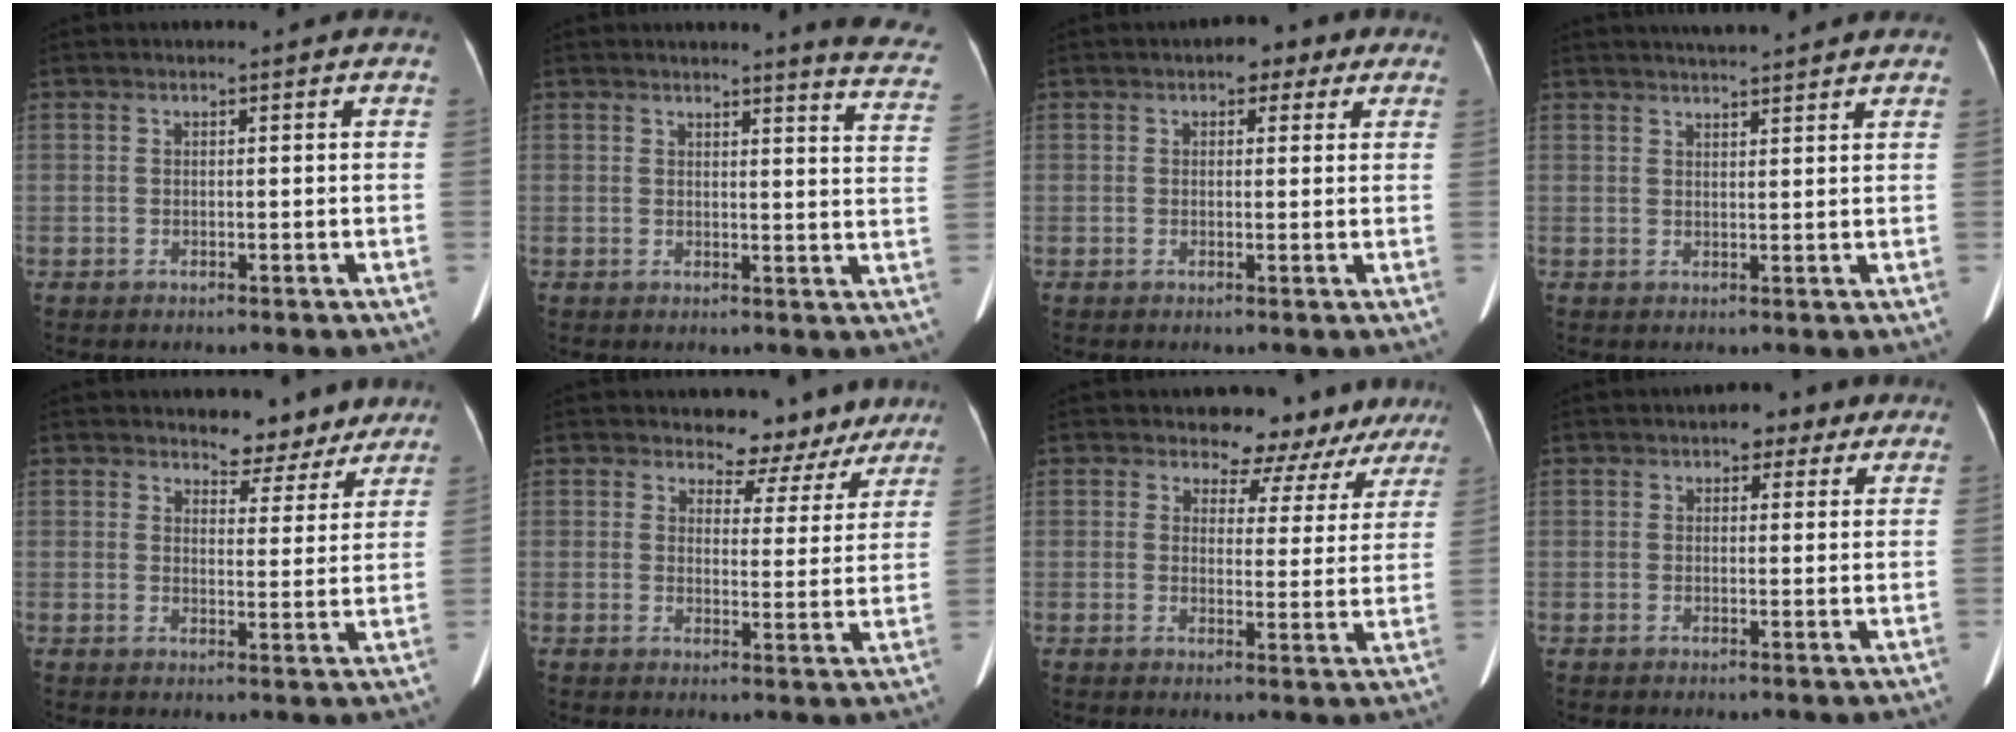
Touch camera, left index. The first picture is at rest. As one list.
[{"total": 8.7, "force": [8.1, -0.2, 2.9], "torque": [-0.015, -0.061, 0.063]}, {"total": 3.5, "force": [1.8, 2.2, 2.0], "torque": [-0.018, 0.022, 0.021]}, {"total": 6.7, "force": [6.2, 0.3, 2.6], "torque": [-0.042, 0.027, 0.083]}, {"total": 6.0, "force": [5.3, 2.5, 0.7], "torque": [-0.001, -0.007, 0.066]}, {"total": 7.3, "force": [6.6, 3.3, 0.2], "torque": [0.011, -0.009, 0.068]}, {"total": 9.8, "force": [8.9, 4.1, -0.5], "torque": [0.045, -0.009, 0.072]}, {"total": 3.4, "force": [2.0, 2.2, 1.8], "torque": [-0.015, 0.017, 0.025]}]